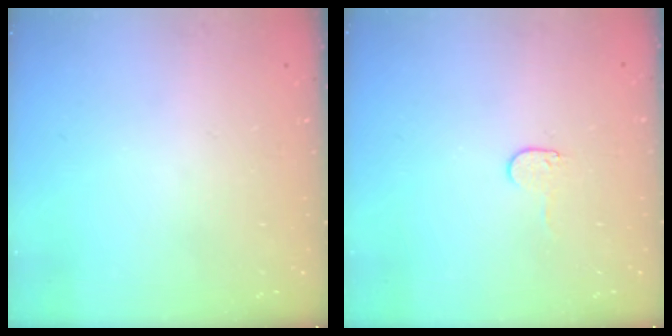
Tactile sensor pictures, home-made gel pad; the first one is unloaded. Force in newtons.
{"total": 4.5, "press": 4.5, "slide": 0.5}